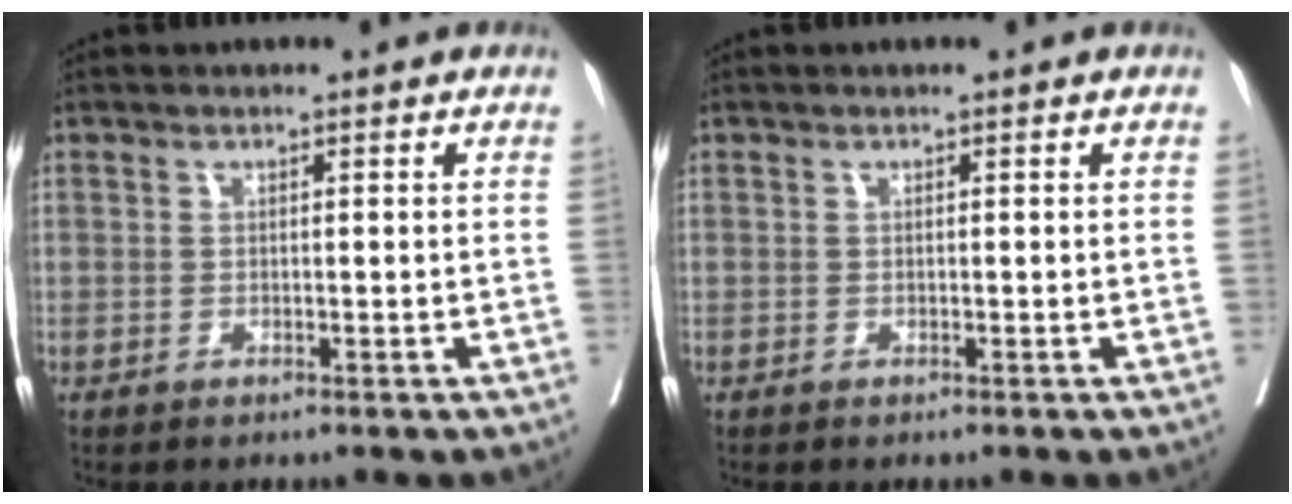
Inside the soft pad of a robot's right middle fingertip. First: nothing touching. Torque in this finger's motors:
{"motor_torque": [0.16, -0.13, 0.00, 0.01]}